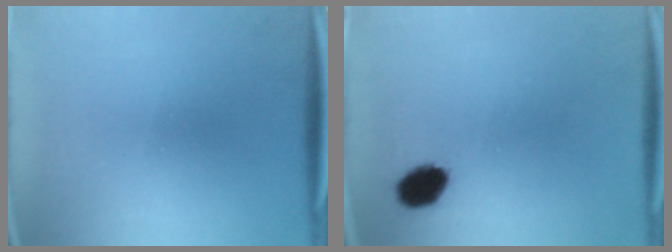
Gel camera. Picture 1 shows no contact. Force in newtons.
{"total": 6.2}